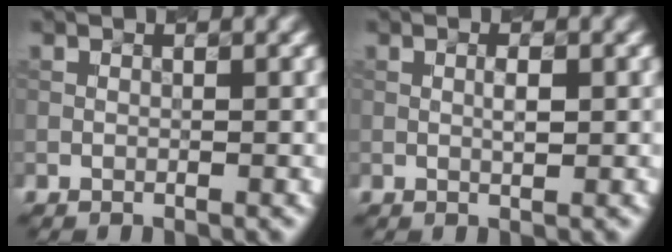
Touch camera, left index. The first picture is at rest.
{"total": 1.2, "force": [0.1, 0.3, 1.2], "torque": [-0.023, 0.001, 0.002]}